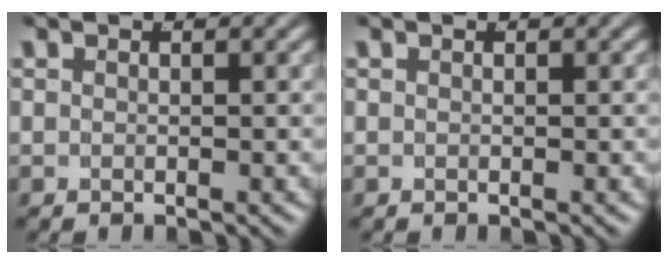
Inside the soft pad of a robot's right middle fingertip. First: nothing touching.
{"total": 0.0}